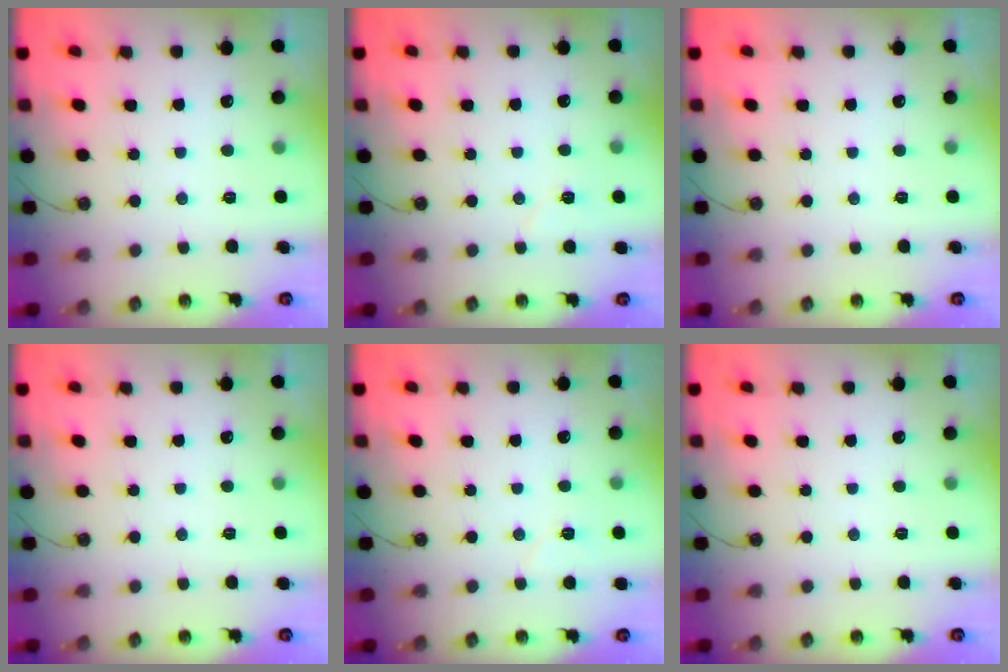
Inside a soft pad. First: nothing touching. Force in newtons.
{"total": 4.2, "press": 3.7, "slide": 1.9}
{"total": 0.0}
{"total": 1.5, "press": 0.8, "slide": 1.3}
{"total": 4.2, "press": 3.7, "slide": 1.9}
{"total": 0.0}